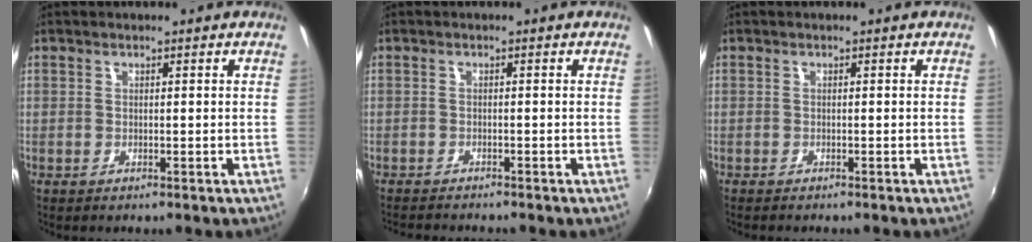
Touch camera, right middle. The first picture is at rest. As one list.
[{"total": 4.1, "force": [-3.9, 0.3, 1.2], "torque": [-0.034, -0.016, -0.066]}, {"total": 1.1, "force": [-1.0, 0.2, 0.4], "torque": [-0.009, -0.008, -0.017]}]